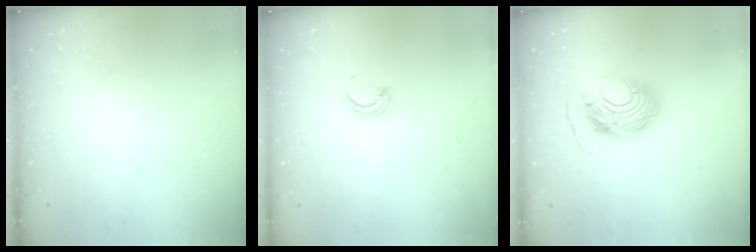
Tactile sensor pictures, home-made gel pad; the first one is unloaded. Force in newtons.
{"total": 3.1, "press": 3.1, "slide": 0.3}
{"total": 12.4, "press": 12.3, "slide": 1.1}